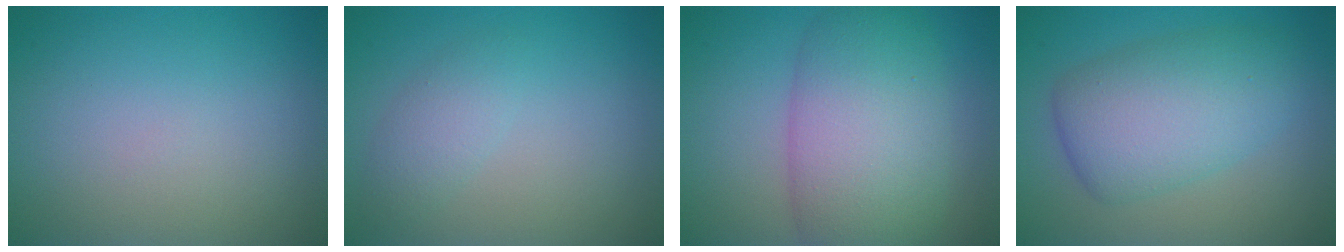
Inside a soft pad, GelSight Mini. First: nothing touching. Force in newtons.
{"total": 2.0, "press": 2.0, "slide": 0.1}
{"total": 8.9, "press": 8.9, "slide": 0.3}
{"total": 6.9, "press": 6.9, "slide": 0.2}